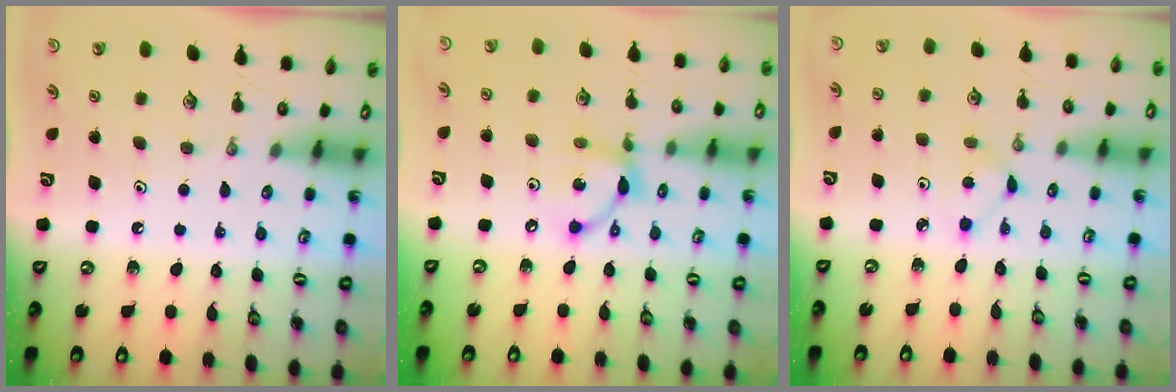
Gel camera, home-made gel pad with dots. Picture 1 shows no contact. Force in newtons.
{"total": 9.2, "press": 9.2, "slide": 0.5}
{"total": 1.8, "press": 1.7, "slide": 0.2}